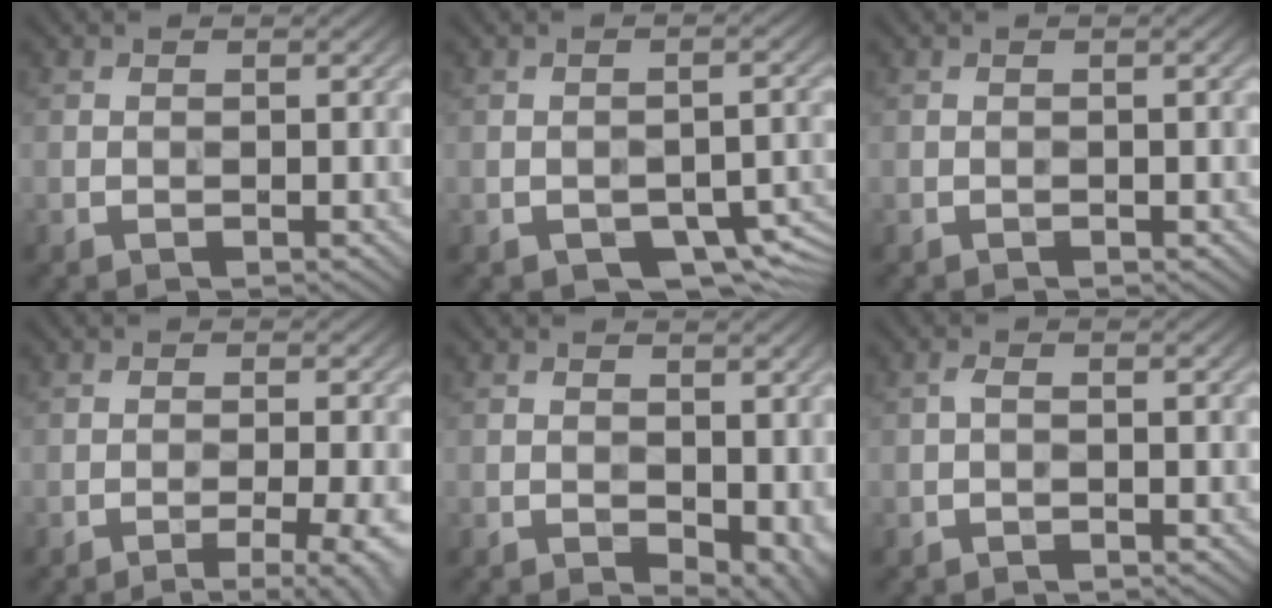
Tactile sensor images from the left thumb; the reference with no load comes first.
{"total": 6.2, "force": [-3.7, 3.0, 3.9], "torque": [-0.050, -0.002, -0.050]}
{"total": 0.6, "force": [-0.2, -0.1, 0.6], "torque": [-0.009, 0.005, -0.002]}
{"total": 5.4, "force": [-3.3, 1.1, 4.2], "torque": [-0.060, 0.009, -0.044]}
{"total": 5.1, "force": [-1.2, 2.9, 4.0], "torque": [-0.060, -0.013, -0.009]}
{"total": 0.9, "force": [-0.3, 0.1, 0.8], "torque": [-0.020, 0.007, -0.008]}